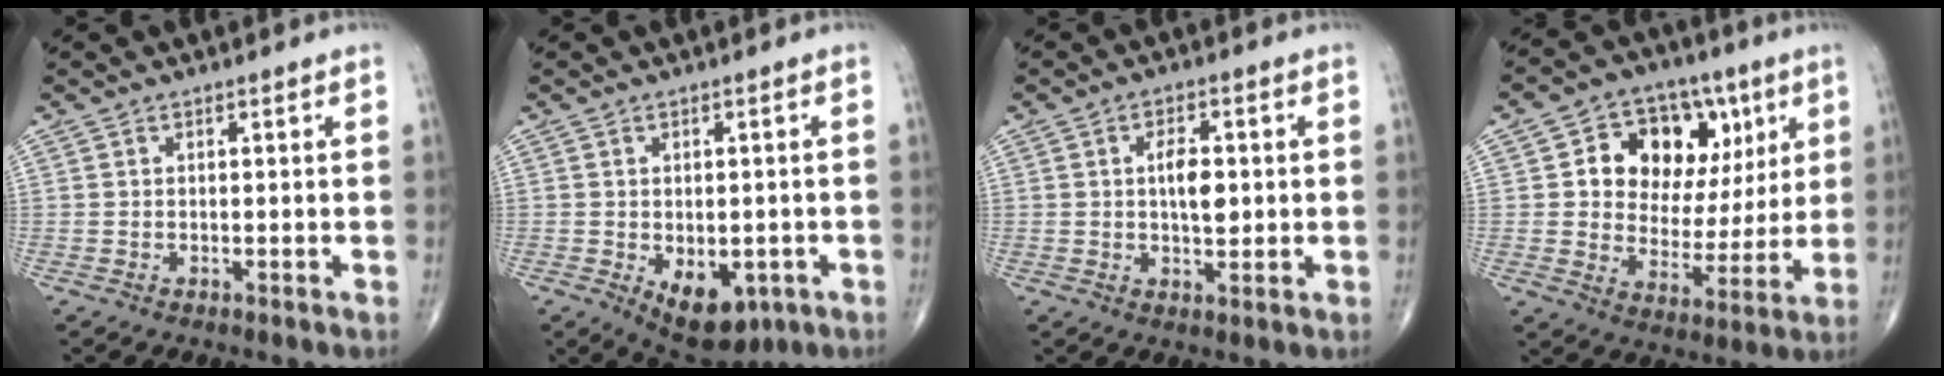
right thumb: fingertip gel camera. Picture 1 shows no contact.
{"total": 9.5, "force": [-3.3, 5.6, 6.9], "torque": [-0.078, -0.001, -0.033]}
{"total": 5.6, "force": [0.5, 2.8, 4.9], "torque": [-0.072, -0.001, 0.007]}
{"total": 17.3, "force": [5.4, 12.6, 10.5], "torque": [-0.107, -0.001, 0.094]}